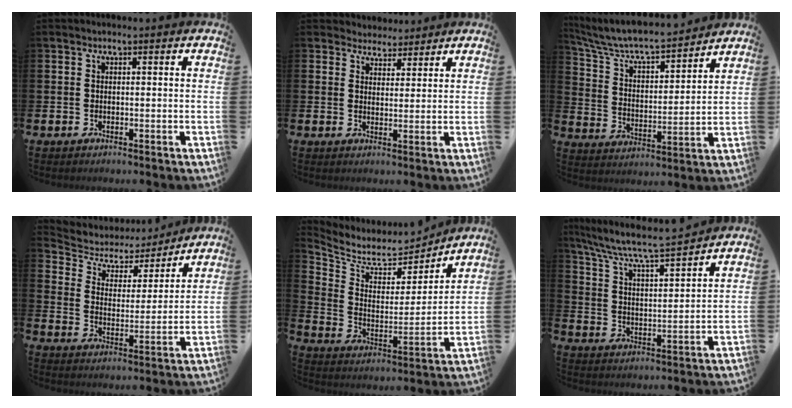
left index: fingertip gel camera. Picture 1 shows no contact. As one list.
[{"total": 3.5, "force": [3.2, 1.3, -0.3], "torque": [0.002, -0.021, 0.057]}, {"total": 7.7, "force": [7.2, 1.4, 2.4], "torque": [-0.086, -0.054, 0.123]}, {"total": 4.9, "force": [4.1, 2.5, 1.0], "torque": [-0.053, -0.028, 0.064]}, {"total": 6.1, "force": [5.7, 2.2, 0.4], "torque": [-0.054, -0.058, 0.095]}, {"total": 7.1, "force": [6.6, 0.3, 2.5], "torque": [-0.082, -0.051, 0.112]}]